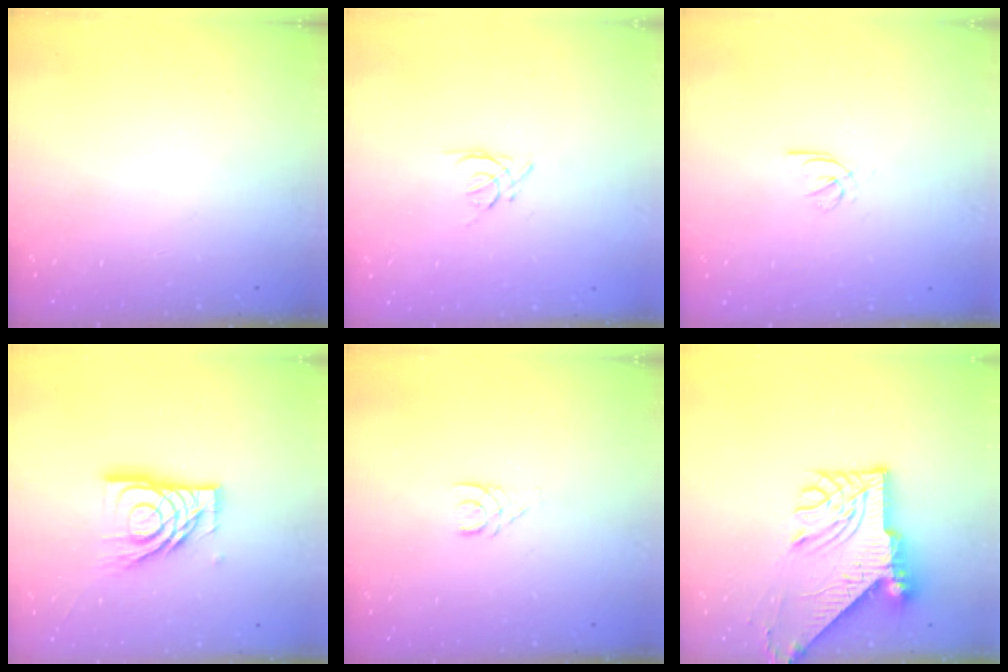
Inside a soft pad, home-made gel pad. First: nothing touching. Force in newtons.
{"total": 3.4, "press": 3.3, "slide": 0.7}
{"total": 2.5, "press": 2.4, "slide": 0.5}
{"total": 14.2, "press": 14.1, "slide": 1.6}
{"total": 2.4, "press": 2.4, "slide": 0.2}
{"total": 12.0, "press": 11.9, "slide": 1.4}